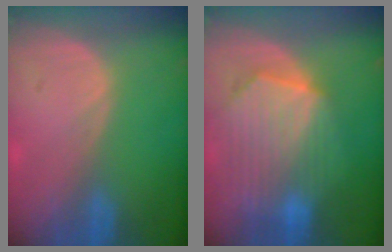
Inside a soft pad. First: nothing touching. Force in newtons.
{"total": 10.3, "press": 8.9, "slide": 5.3}